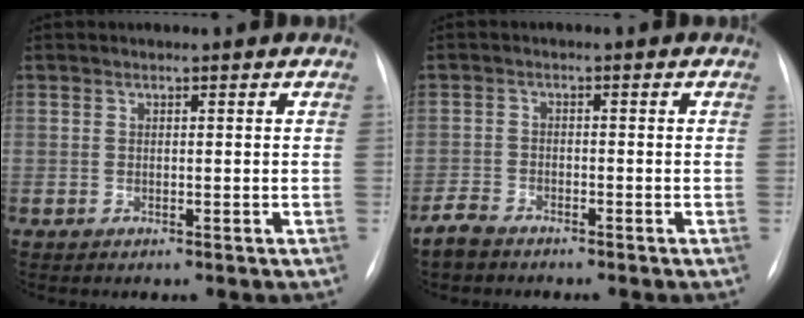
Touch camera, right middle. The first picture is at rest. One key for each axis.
{"total": 2.8, "fx": -2.4, "fy": 1.2, "fz": 0.8, "tx": -0.024, "ty": 0.000, "tz": -0.044}